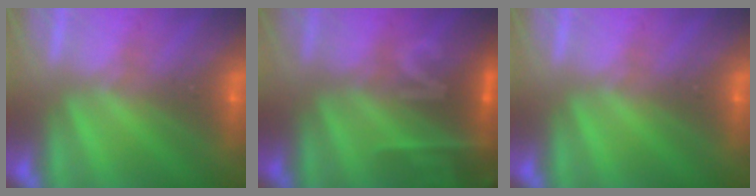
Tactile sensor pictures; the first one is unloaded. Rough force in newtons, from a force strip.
{"total": 2.3}
{"total": 0.0}